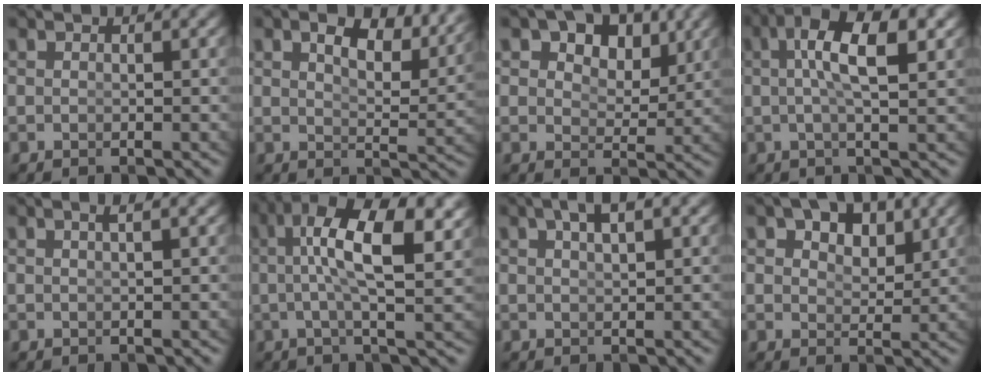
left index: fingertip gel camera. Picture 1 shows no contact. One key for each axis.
{"total": 6.1, "fx": 4.5, "fy": 1.4, "fz": 3.8, "tx": -0.054, "ty": 0.005, "tz": 0.068}
{"total": 5.5, "fx": 3.0, "fy": 3.4, "fz": 3.0, "tx": -0.056, "ty": -0.015, "tz": 0.055}
{"total": 6.9, "fx": 1.8, "fy": 1.9, "fz": 6.4, "tx": -0.106, "ty": 0.011, "tz": 0.026}
{"total": 1.3, "fx": 0.6, "fy": -0.5, "fz": 1.1, "tx": -0.012, "ty": 0.006, "tz": 0.011}
{"total": 8.6, "fx": 2.4, "fy": 2.6, "fz": 7.9, "tx": -0.135, "ty": 0.005, "tz": 0.035}
{"total": 3.0, "fx": 1.9, "fy": 0.4, "fz": 2.3, "tx": -0.029, "ty": 0.010, "tz": 0.033}
{"total": 3.8, "fx": 2.7, "fy": 1.9, "fz": 2.0, "tx": -0.027, "ty": -0.009, "tz": 0.051}